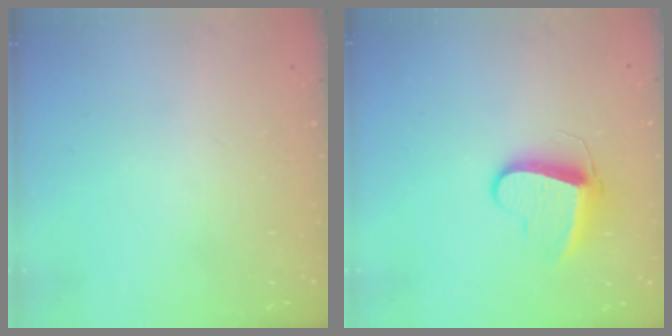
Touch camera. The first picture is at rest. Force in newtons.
{"total": 10.3, "press": 10.2, "slide": 0.9}